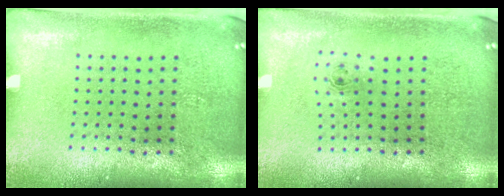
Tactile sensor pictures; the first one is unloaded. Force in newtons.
{"total": 0.7, "press": 0.3, "slide": 0.7}